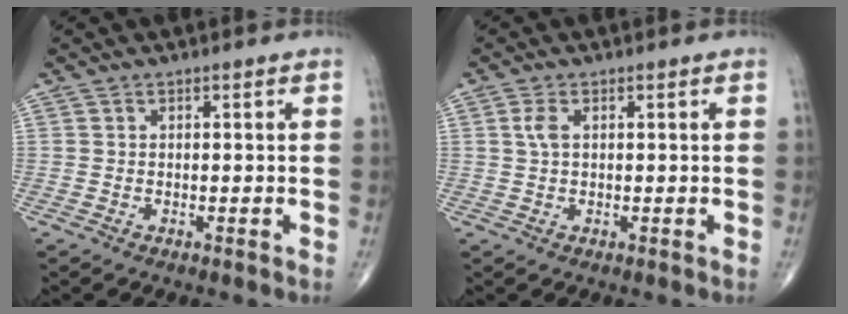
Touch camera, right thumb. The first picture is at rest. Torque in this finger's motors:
{"motor_torque": [-0.54, 0.51, 0.01, 0.00, 0.00]}